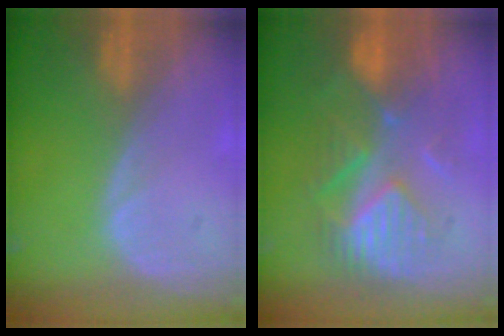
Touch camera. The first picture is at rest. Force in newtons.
{"total": 8.5, "press": 8.5, "slide": 0.8}